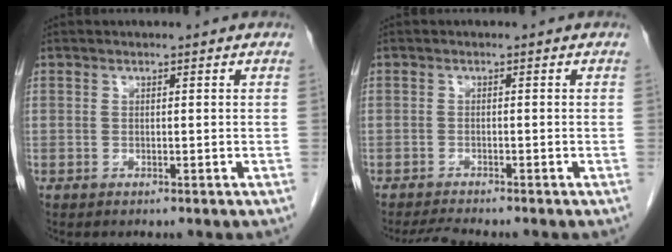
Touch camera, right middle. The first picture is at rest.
{"total": 2.7, "force": [-2.6, -0.3, 0.8], "torque": [-0.018, -0.013, -0.045]}